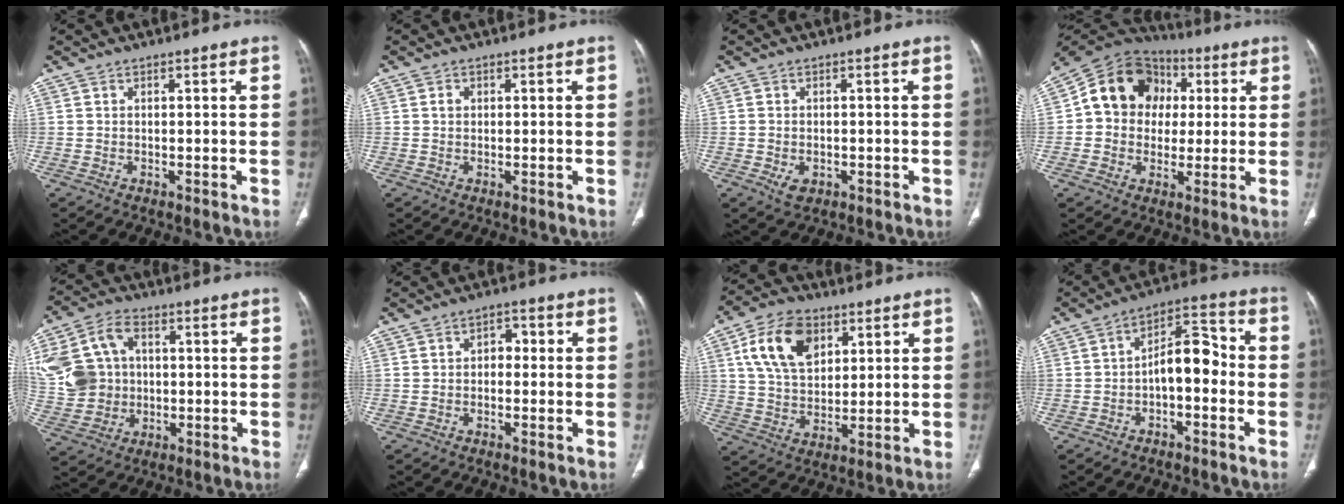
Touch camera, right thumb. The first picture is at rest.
{"total": 1.1, "force": [0.2, 0.9, 0.5], "torque": [-0.008, 0.004, 0.003]}
{"total": 2.9, "force": [-1.0, 2.0, 1.8], "torque": [-0.028, 0.002, -0.008]}
{"total": 15.3, "force": [2.2, 13.0, 7.8], "torque": [-0.100, 0.023, 0.029]}
{"total": 15.1, "force": [1.9, 12.6, 8.2], "torque": [-0.164, 0.019, 0.045]}
{"total": 2.9, "force": [0.0, 2.1, 2.1], "torque": [-0.016, 0.012, -0.008]}
{"total": 13.4, "force": [5.3, 8.6, 8.8], "torque": [-0.139, -0.009, 0.098]}
{"total": 9.1, "force": [-1.8, 4.7, 7.5], "torque": [-0.097, 0.046, -0.038]}